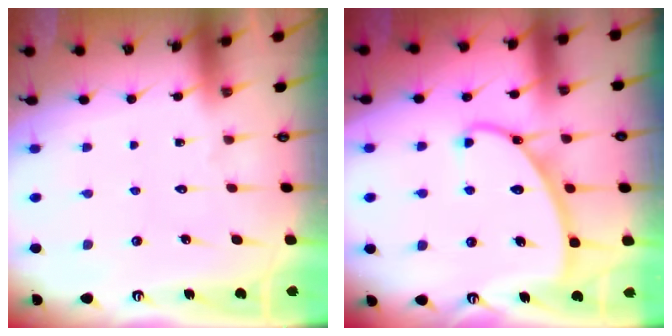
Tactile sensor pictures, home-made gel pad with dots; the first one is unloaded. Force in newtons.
{"total": 9.7, "press": 9.7, "slide": 0.4}